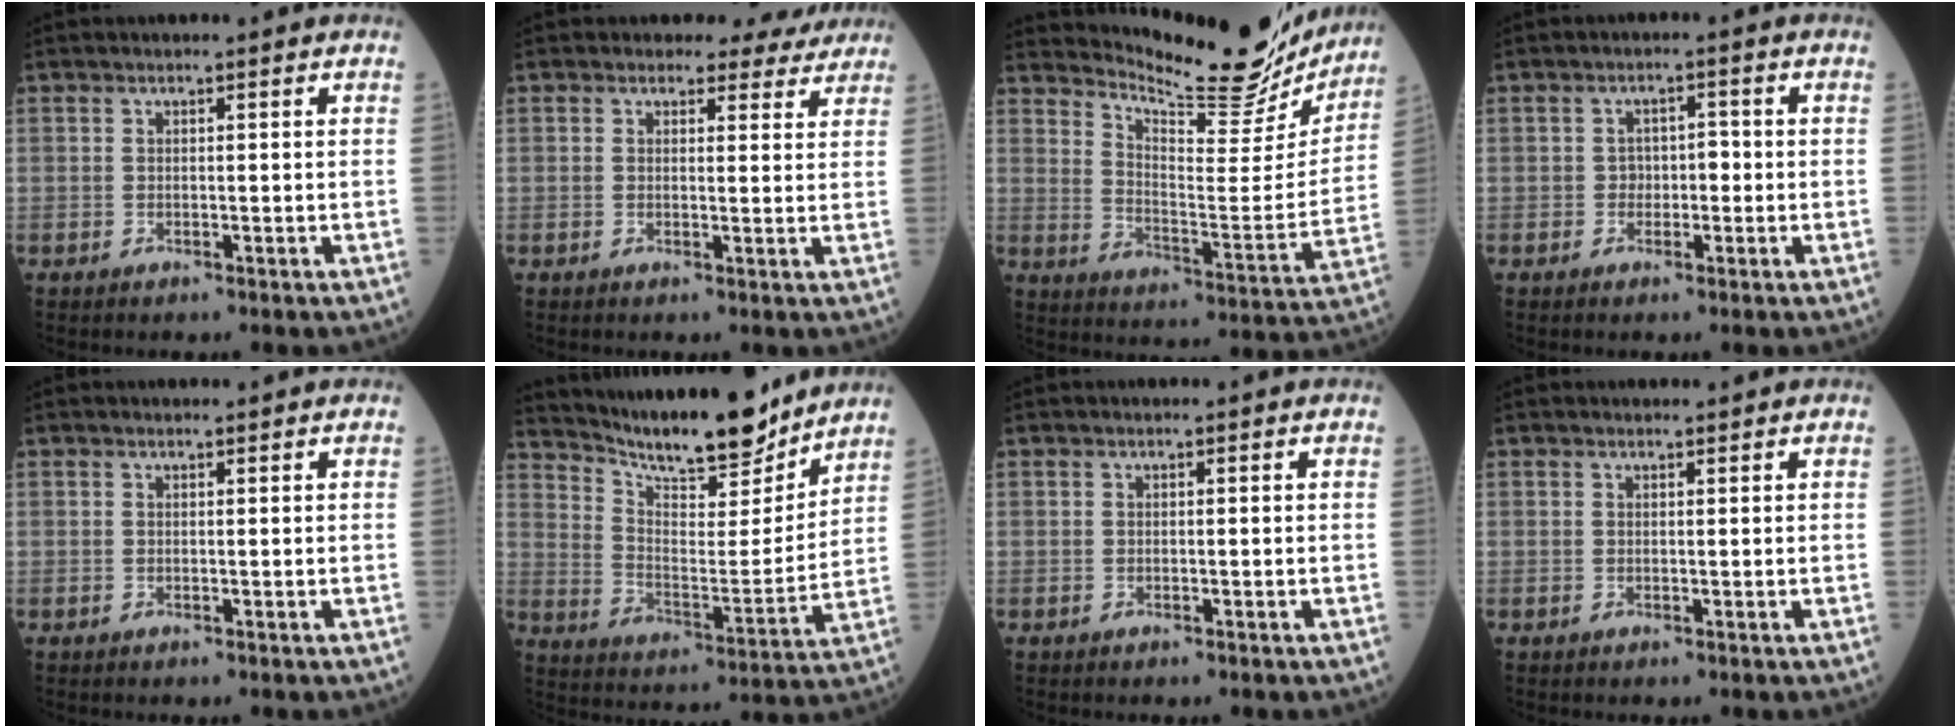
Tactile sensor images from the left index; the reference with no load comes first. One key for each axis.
{"total": 5.1, "fx": 4.6, "fy": 2.2, "fz": 0.2, "tx": 0.011, "ty": -0.001, "tz": 0.038}
{"total": 19.2, "fx": 18.0, "fy": 2.8, "fz": 5.8, "tx": -0.094, "ty": -0.060, "tz": 0.243}
{"total": 2.3, "fx": -0.5, "fy": 1.6, "fz": 1.6, "tx": -0.015, "ty": 0.010, "tz": -0.010}
{"total": 0.5, "fx": 0.5, "fy": 0.1, "fz": 0.1, "tx": -0.008, "ty": -0.001, "tz": 0.007}
{"total": 16.9, "fx": 15.4, "fy": 2.5, "fz": 6.5, "tx": -0.120, "ty": -0.017, "tz": 0.244}
{"total": 0.0}
{"total": 0.9, "fx": 0.9, "fy": 0.1, "fz": 0.1, "tx": -0.009, "ty": 0.000, "tz": 0.013}